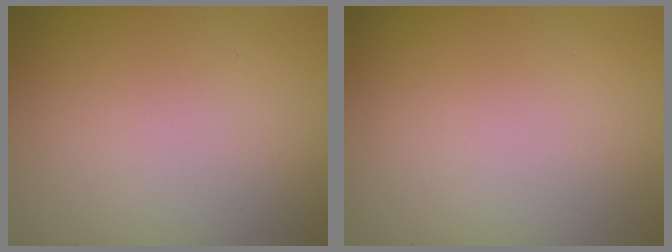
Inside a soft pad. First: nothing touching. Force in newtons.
{"total": 0.0}